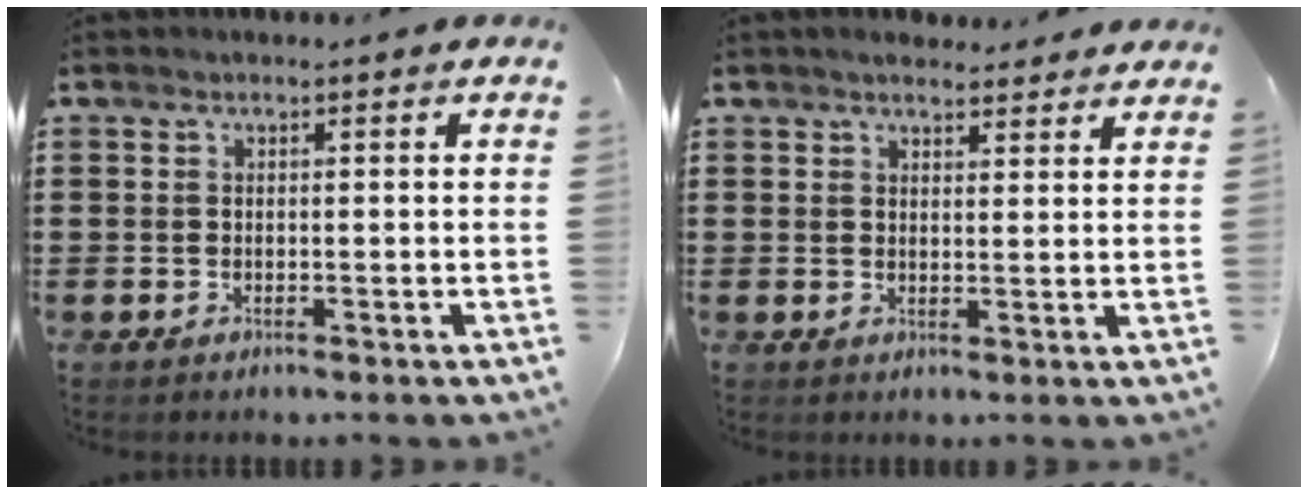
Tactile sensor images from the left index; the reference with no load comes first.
{"total": 2.8, "force": [2.7, 0.6, 0.6], "torque": [-0.017, -0.001, 0.050]}